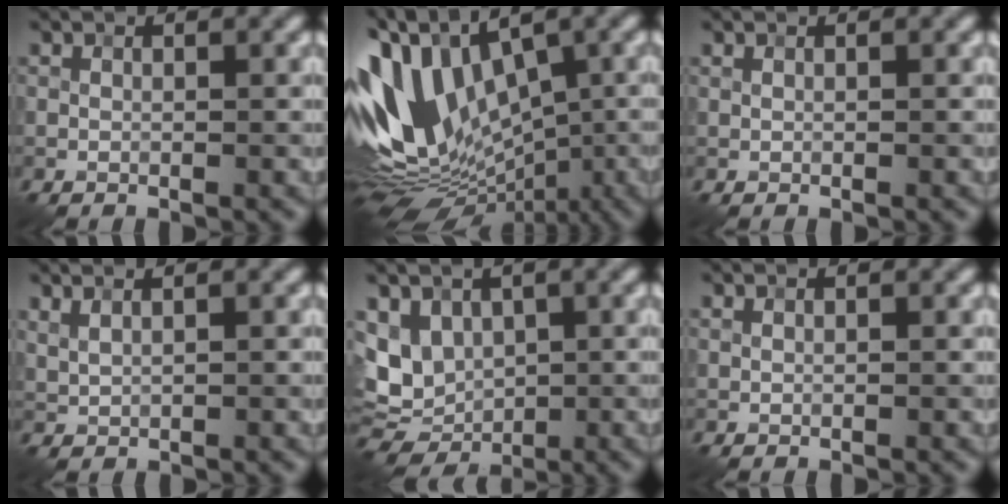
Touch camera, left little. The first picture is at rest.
{"total": 13.1, "force": [0.5, 8.5, 10.0], "torque": [-0.198, 0.011, 0.007]}
{"total": 0.0}
{"total": 1.3, "force": [1.1, 0.3, 0.7], "torque": [-0.017, 0.000, 0.024]}
{"total": 6.0, "force": [0.7, 4.8, 3.5], "torque": [-0.058, -0.004, 0.015]}
{"total": 0.0}